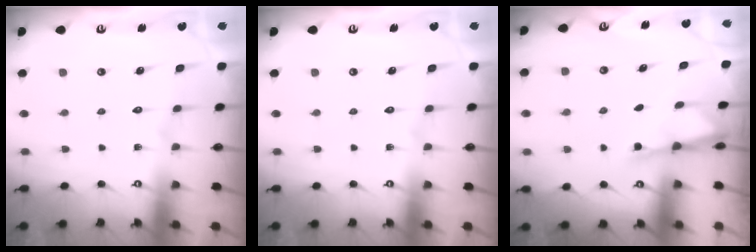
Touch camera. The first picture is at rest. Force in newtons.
{"total": 0.0}
{"total": 2.3, "press": 2.2, "slide": 0.3}